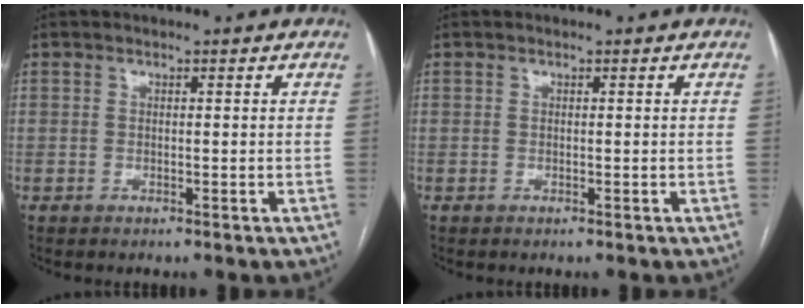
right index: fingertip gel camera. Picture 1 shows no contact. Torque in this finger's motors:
{"motor_torque": [0.00, 0.00, 0.00, 0.00]}